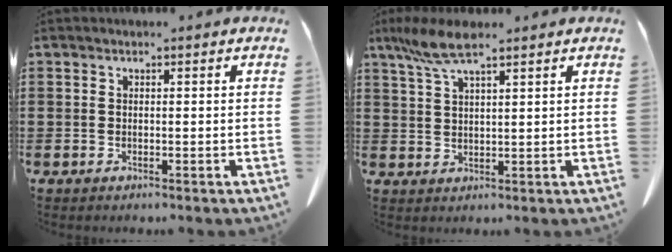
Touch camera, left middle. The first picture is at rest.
{"total": 5.9, "force": [3.9, 1.2, 4.3], "torque": [-0.100, -0.002, 0.068]}